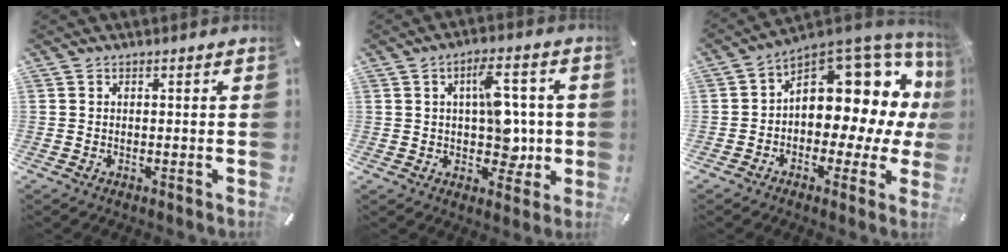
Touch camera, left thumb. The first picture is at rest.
{"total": 11.4, "force": [1.0, 6.9, 9.0], "torque": [-0.110, 0.003, 0.018]}
{"total": 13.3, "force": [5.8, 8.7, 8.1], "torque": [-0.082, -0.078, 0.093]}